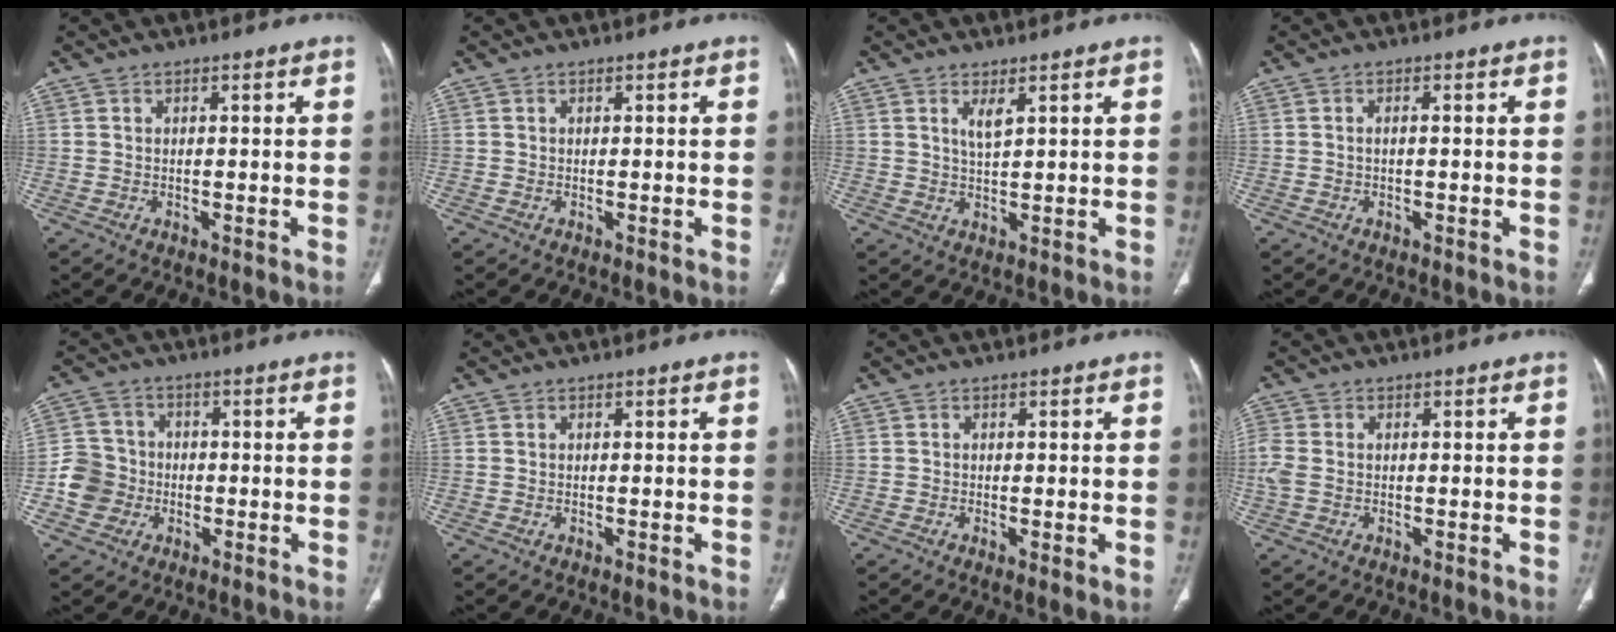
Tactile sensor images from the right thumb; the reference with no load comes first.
{"total": 0.0}
{"total": 2.6, "force": [1.4, 0.7, 2.0], "torque": [-0.040, -0.014, 0.031]}
{"total": 0.7, "force": [-0.1, 0.3, 0.7], "torque": [-0.017, 0.002, -0.002]}
{"total": 7.1, "force": [-1.8, 6.5, 2.0], "torque": [-0.017, 0.019, -0.038]}
{"total": 0.0}
{"total": 1.5, "force": [-0.2, 0.3, 1.5], "torque": [-0.036, -0.009, -0.006]}
{"total": 3.6, "force": [-0.2, 2.5, 2.5], "torque": [-0.084, 0.004, -0.005]}